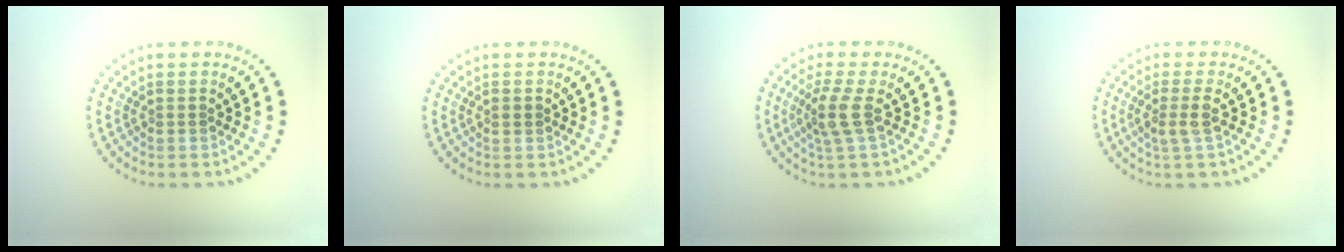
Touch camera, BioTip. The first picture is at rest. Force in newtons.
{"total": 0.8, "press": 0.8, "slide": 0.0}
{"total": 2.5, "press": 1.9, "slide": 1.6}
{"total": 1.9, "press": 1.5, "slide": 1.1}